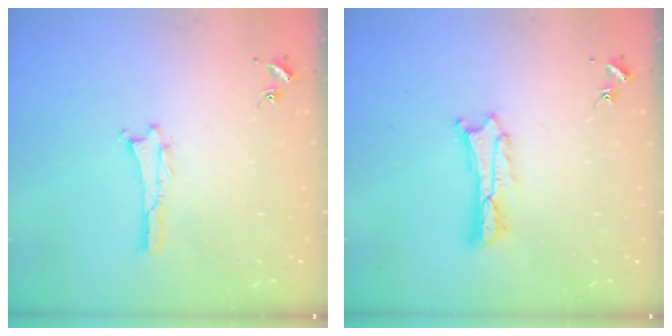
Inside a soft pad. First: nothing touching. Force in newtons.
{"total": 1.8, "press": 1.8, "slide": 0.3}